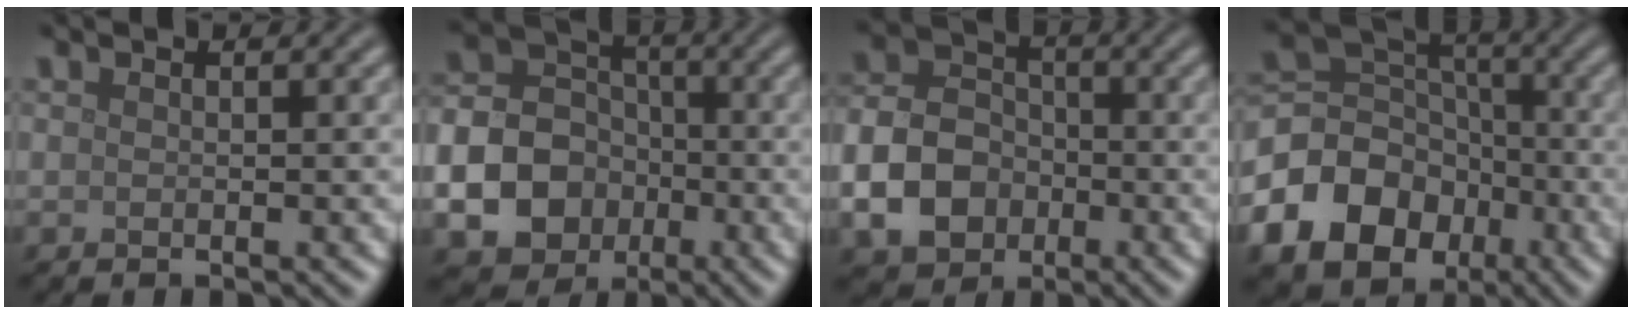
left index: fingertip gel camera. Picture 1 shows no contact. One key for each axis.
{"total": 13.0, "fx": -4.4, "fy": 11.4, "fz": 4.5, "tx": -0.109, "ty": -0.046, "tz": -0.092}
{"total": 6.8, "fx": -2.3, "fy": 5.3, "fz": 3.5, "tx": -0.073, "ty": -0.001, "tz": -0.055}
{"total": 13.5, "fx": -6.2, "fy": 10.9, "fz": 5.0, "tx": -0.125, "ty": -0.024, "tz": -0.127}